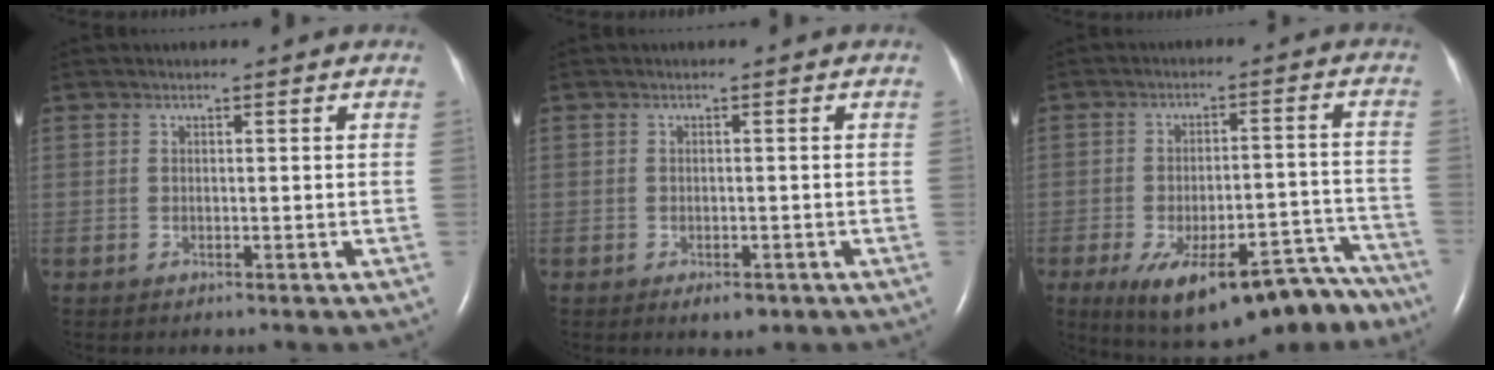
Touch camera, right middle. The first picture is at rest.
{"total": 2.5, "force": [-1.5, 1.3, 1.6], "torque": [-0.021, -0.002, -0.011]}
{"total": 21.2, "force": [-16.4, 6.7, 11.7], "torque": [-0.116, 0.017, -0.218]}